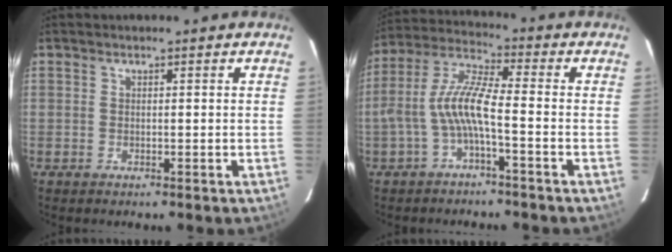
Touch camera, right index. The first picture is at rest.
{"total": 8.6, "force": [-2.7, 1.4, 8.0], "torque": [-0.189, 0.015, -0.050]}